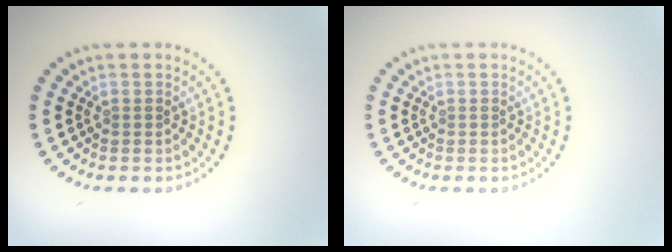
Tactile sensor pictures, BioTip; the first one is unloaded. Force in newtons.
{"total": 0.0}